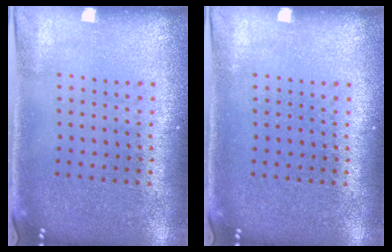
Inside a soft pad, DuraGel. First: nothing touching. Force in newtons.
{"total": 0.0}